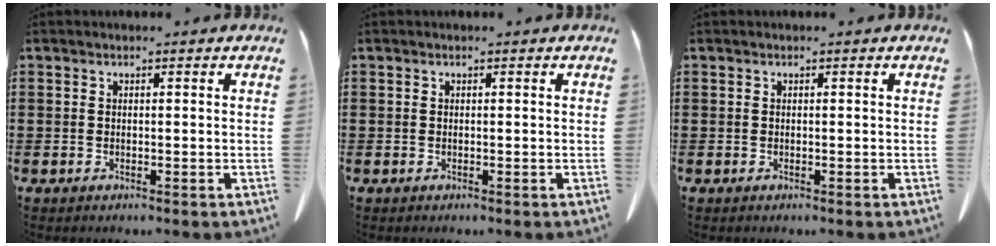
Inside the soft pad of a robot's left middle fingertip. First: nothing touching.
{"total": 0.0}
{"total": 0.0}